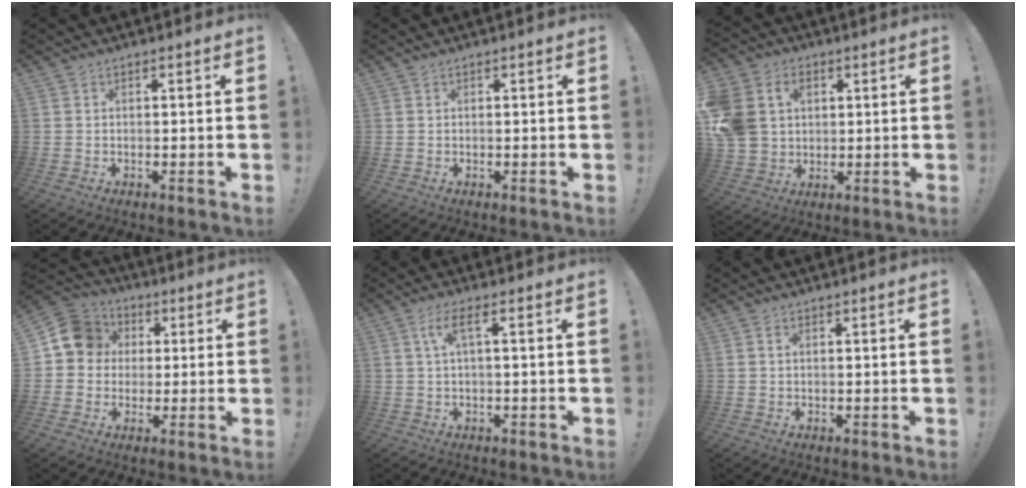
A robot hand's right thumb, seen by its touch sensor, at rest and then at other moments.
{"total": 0.0}
{"total": 13.5, "force": [3.1, 11.0, 7.2], "torque": [-0.152, -0.003, 0.063]}
{"total": 11.9, "force": [2.2, 10.7, 4.6], "torque": [-0.064, 0.004, 0.046]}
{"total": 5.4, "force": [1.1, 0.9, 5.2], "torque": [-0.111, 0.002, 0.016]}
{"total": 0.7, "force": [0.2, 0.3, 0.6], "torque": [-0.015, 0.003, 0.003]}